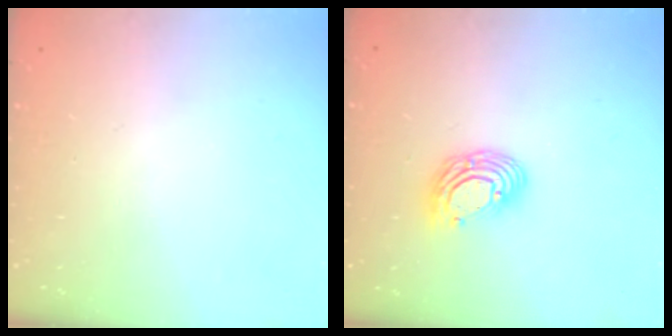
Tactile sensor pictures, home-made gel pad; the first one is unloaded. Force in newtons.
{"total": 9.9, "press": 9.8, "slide": 0.7}